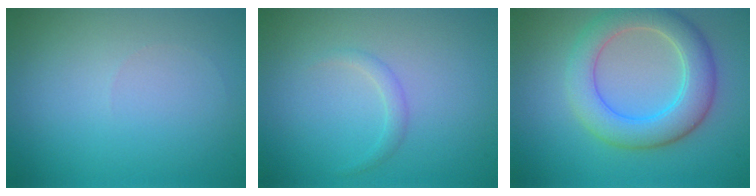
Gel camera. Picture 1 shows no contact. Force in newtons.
{"total": 1.0, "press": 1.0, "slide": 0.1}
{"total": 5.9, "press": 5.9, "slide": 0.1}